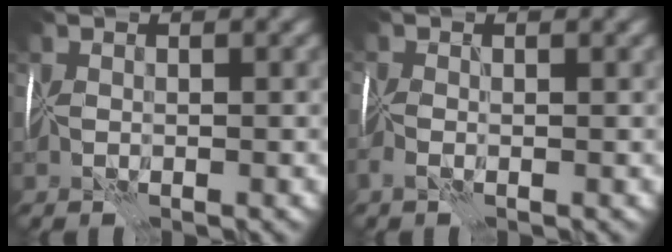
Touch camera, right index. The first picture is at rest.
{"total": 1.4, "force": [-1.0, 0.4, 1.0], "torque": [-0.022, -0.006, -0.022]}